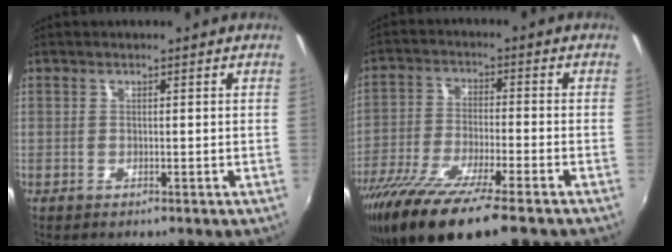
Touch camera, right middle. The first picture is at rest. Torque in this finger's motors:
{"motor_torque": [1.35, -0.79, 0.50, 0.21]}